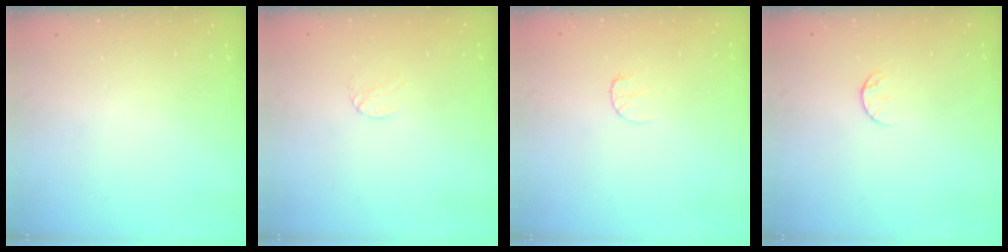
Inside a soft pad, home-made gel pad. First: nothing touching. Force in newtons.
{"total": 3.2, "press": 3.2, "slide": 0.3}
{"total": 5.8, "press": 5.8, "slide": 0.5}
{"total": 5.6, "press": 5.5, "slide": 0.6}